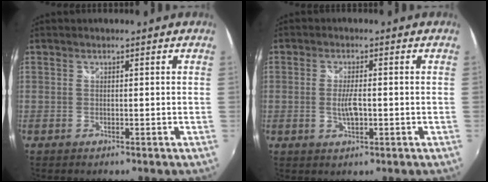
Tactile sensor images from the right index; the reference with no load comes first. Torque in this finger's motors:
{"motor_torque": [-0.06, -0.01, 0.14, 0.02]}